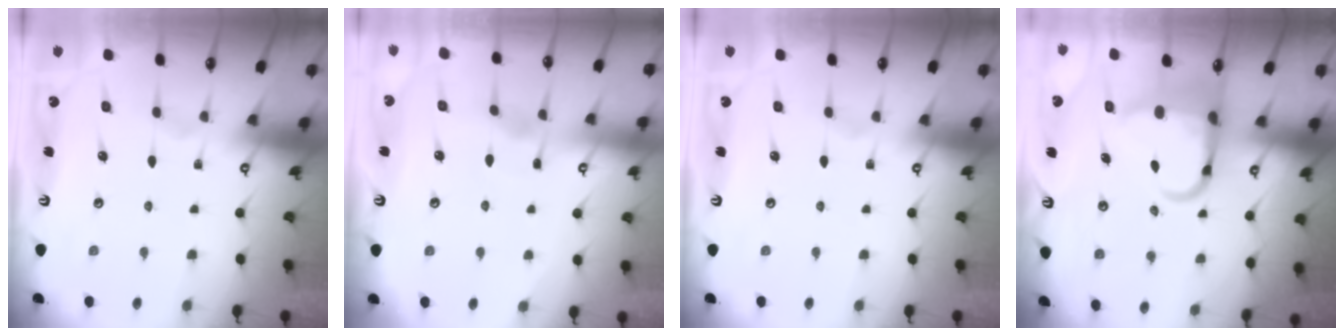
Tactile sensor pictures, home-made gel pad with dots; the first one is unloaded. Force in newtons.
{"total": 3.6, "press": 3.5, "slide": 0.4}
{"total": 0.0}
{"total": 8.7, "press": 8.5, "slide": 1.8}